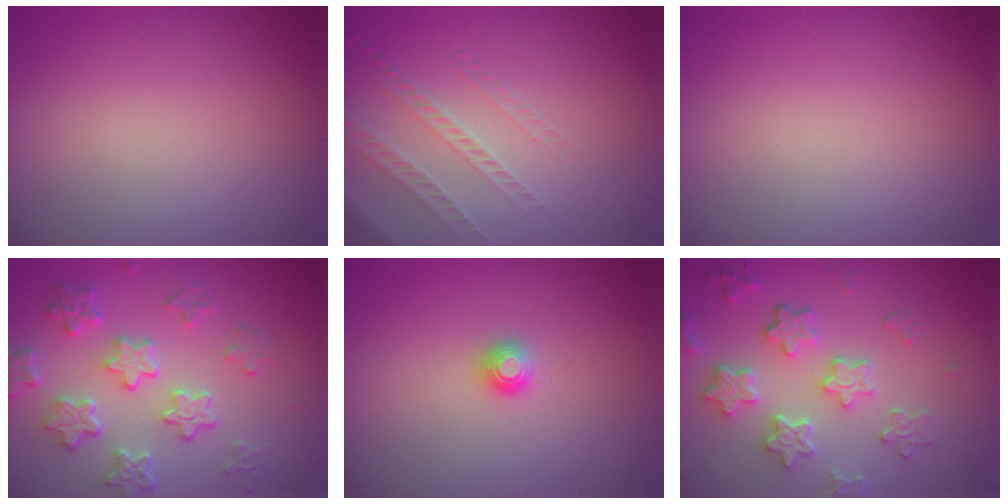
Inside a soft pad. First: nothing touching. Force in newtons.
{"total": 1.6, "press": 1.3, "slide": 0.9}
{"total": 0.0}
{"total": 5.6, "press": 4.3, "slide": 3.6}
{"total": 1.2, "press": 1.2, "slide": 0.1}
{"total": 5.0, "press": 4.2, "slide": 2.7}